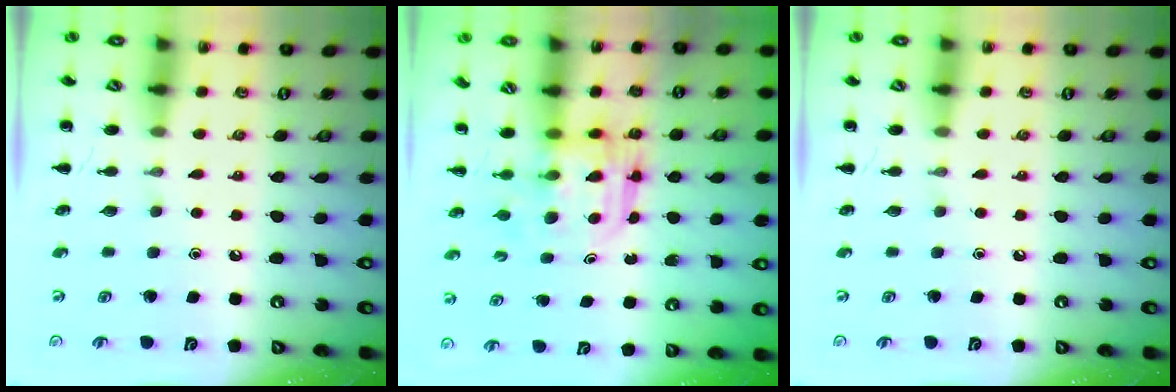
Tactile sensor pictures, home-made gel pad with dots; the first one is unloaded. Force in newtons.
{"total": 3.1, "press": 3.1, "slide": 0.2}
{"total": 0.0}